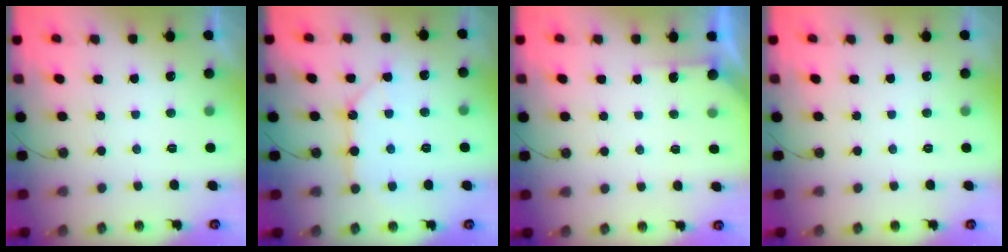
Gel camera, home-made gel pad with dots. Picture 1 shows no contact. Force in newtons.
{"total": 10.5, "press": 10.5, "slide": 1.0}
{"total": 2.8, "press": 2.8, "slide": 0.4}
{"total": 0.0}